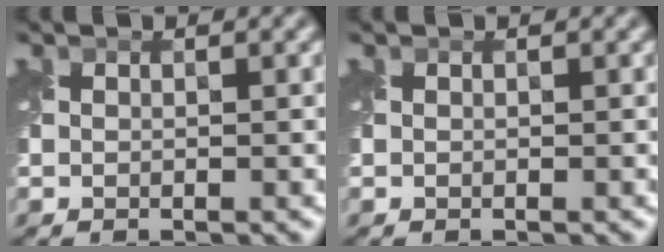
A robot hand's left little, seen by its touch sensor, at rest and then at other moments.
{"total": 0.0}